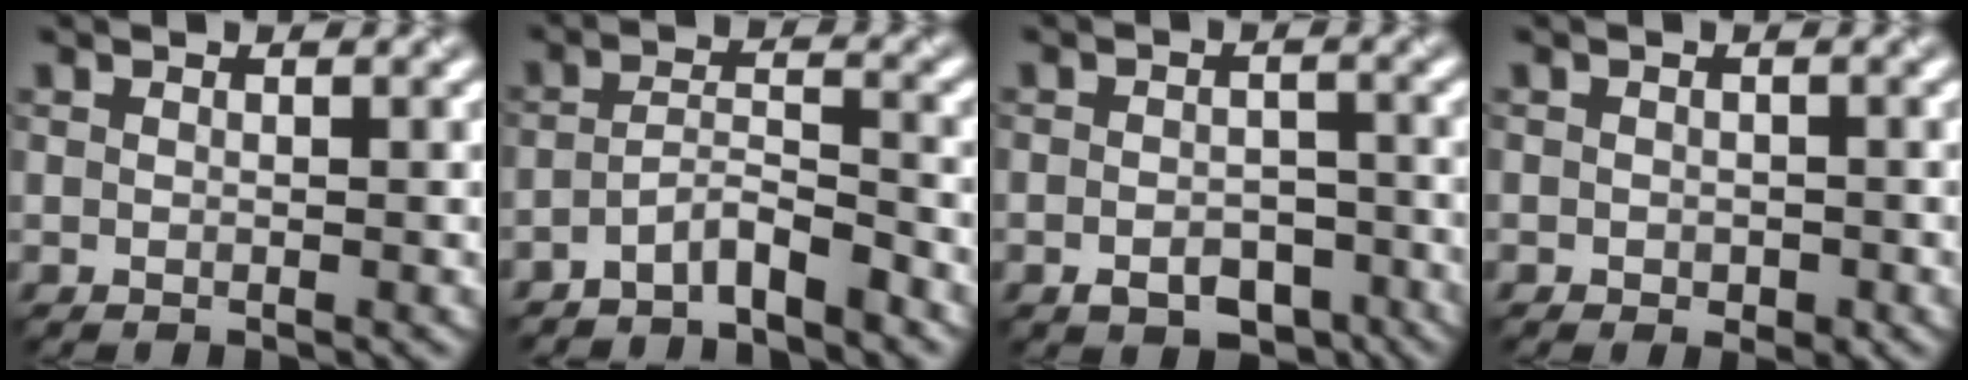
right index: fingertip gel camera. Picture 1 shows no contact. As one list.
[{"total": 3.6, "force": [-3.4, 0.1, 1.1], "torque": [-0.025, 0.011, -0.060]}, {"total": 3.7, "force": [-2.9, 1.7, 1.7], "torque": [-0.026, 0.002, -0.031]}, {"total": 1.0, "force": [-0.9, 0.4, 0.2], "torque": [-0.008, 0.004, 0.001]}]